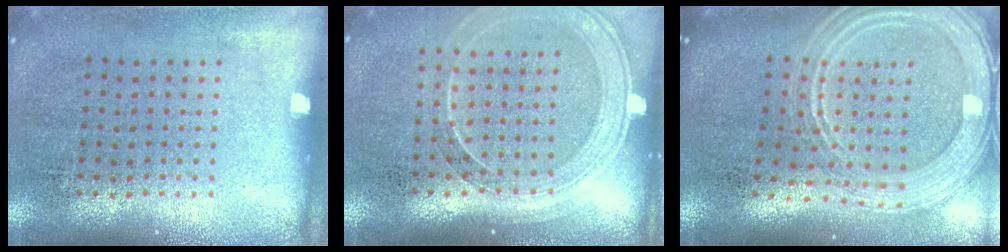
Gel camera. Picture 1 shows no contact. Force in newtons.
{"total": 1.7, "press": 1.5, "slide": 0.6}
{"total": 2.9, "press": 2.3, "slide": 1.7}